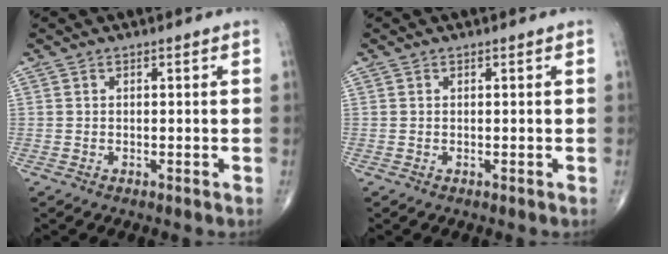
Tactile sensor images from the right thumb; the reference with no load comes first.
{"total": 0.0}